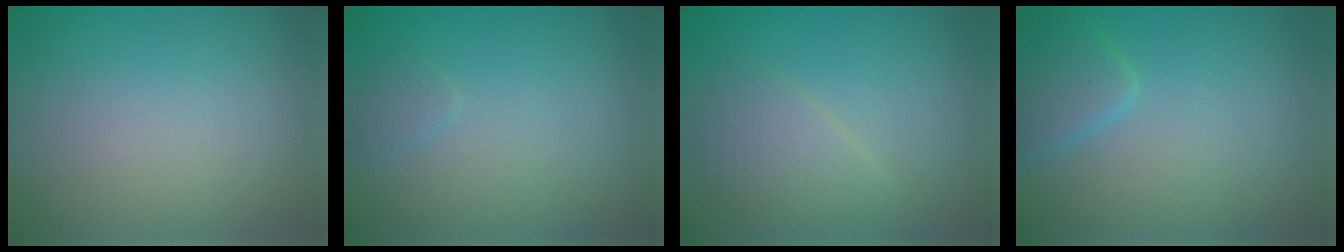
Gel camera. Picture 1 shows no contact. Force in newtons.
{"total": 0.7, "press": 0.7, "slide": 0.1}
{"total": 2.5, "press": 2.5, "slide": 0.1}
{"total": 2.6, "press": 2.6, "slide": 0.1}